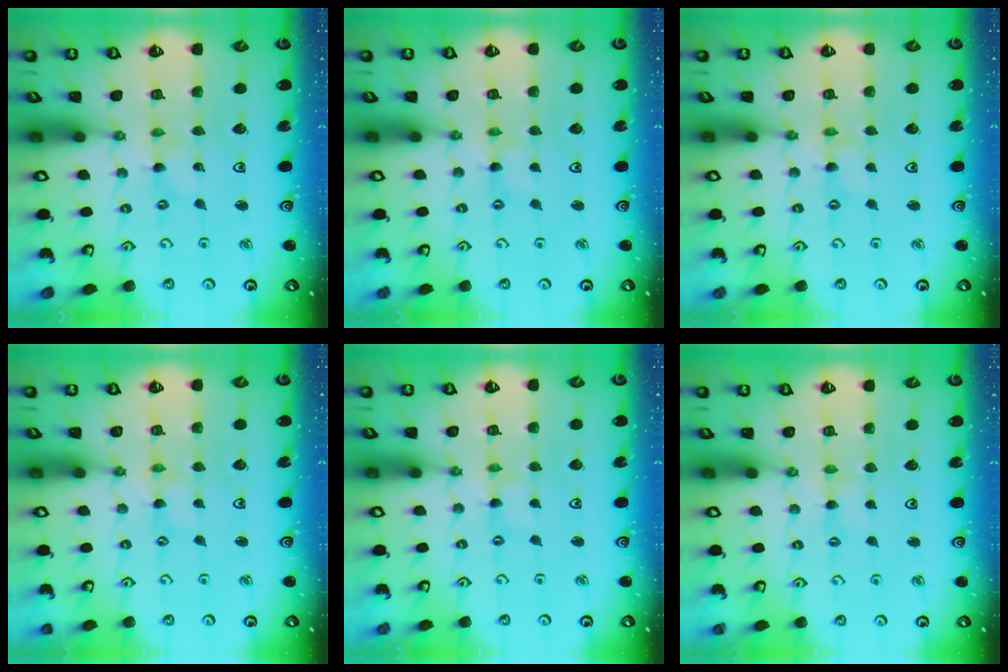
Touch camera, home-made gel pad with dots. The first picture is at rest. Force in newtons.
{"total": 0.0}
{"total": 0.0}
{"total": 0.0}
{"total": 0.0}
{"total": 1.8, "press": 1.7, "slide": 0.3}